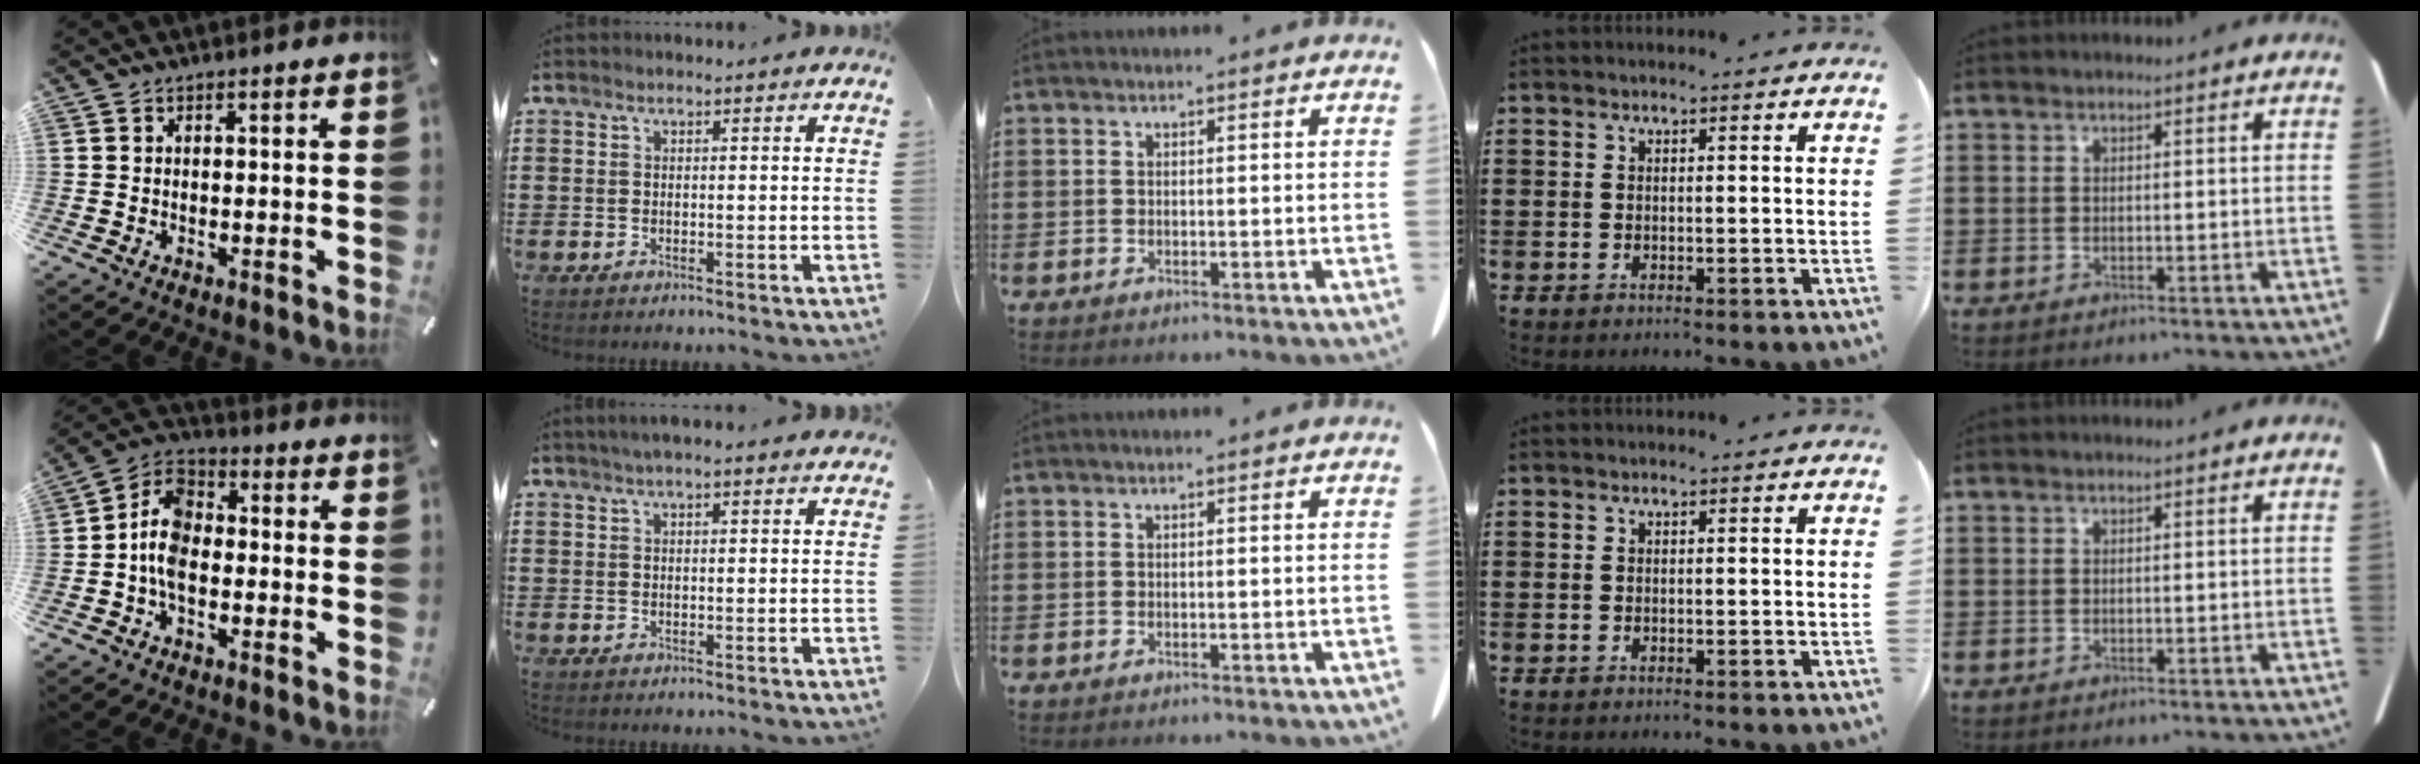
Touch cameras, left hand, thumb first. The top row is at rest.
{"thumb": {"total": 9.0, "force": [-2.5, 5.9, 6.4], "torque": [-0.143, 0.010, -0.049]}, "index": {"total": 2.4, "force": [2.0, 0.1, 1.4], "torque": [-0.030, 0.005, 0.036]}}